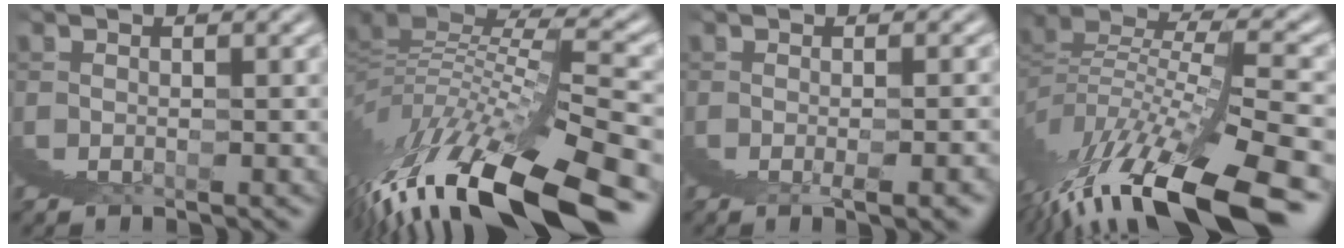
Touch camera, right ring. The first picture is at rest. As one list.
[{"total": 10.0, "force": [0.4, 3.6, 9.3], "torque": [-0.148, 0.009, 0.002]}, {"total": 1.4, "force": [0.4, -1.3, 0.2], "torque": [0.003, 0.011, 0.007]}, {"total": 7.7, "force": [0.9, 1.7, 7.4], "torque": [-0.123, 0.006, 0.017]}]